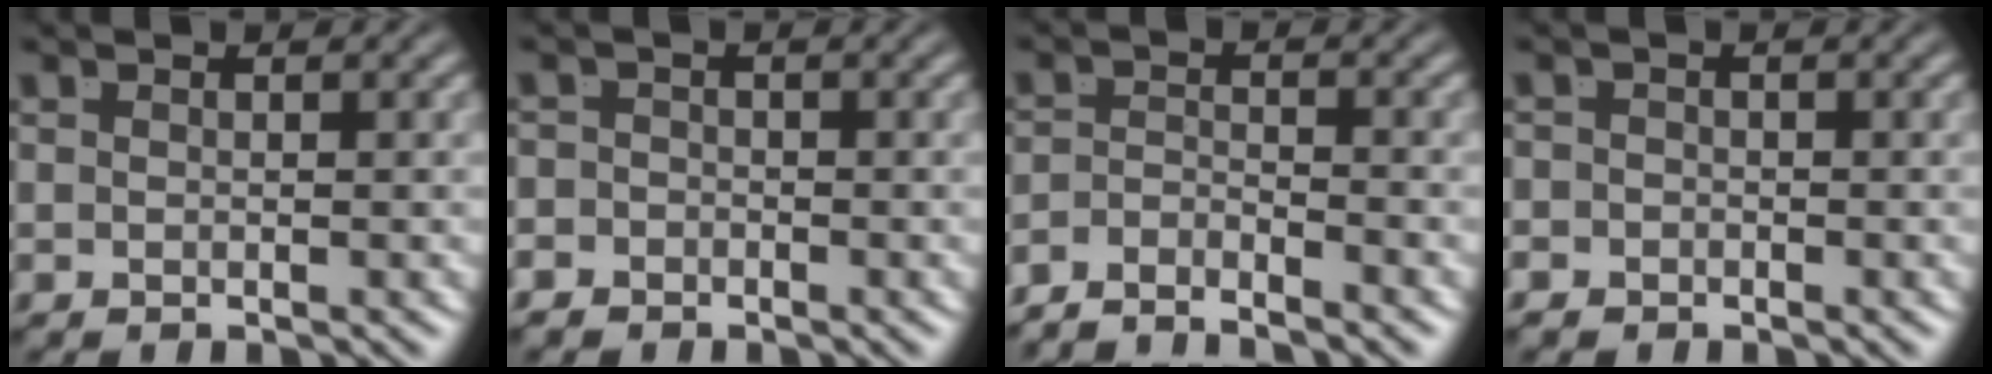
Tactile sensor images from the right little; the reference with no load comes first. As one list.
[{"total": 2.2, "force": [-1.7, 1.4, -0.2], "torque": [-0.002, -0.017, -0.027]}, {"total": 3.6, "force": [-3.4, 0.8, 0.9], "torque": [-0.010, -0.010, -0.060]}, {"total": 1.8, "force": [-1.4, 1.2, -0.1], "torque": [-0.002, -0.014, -0.021]}]